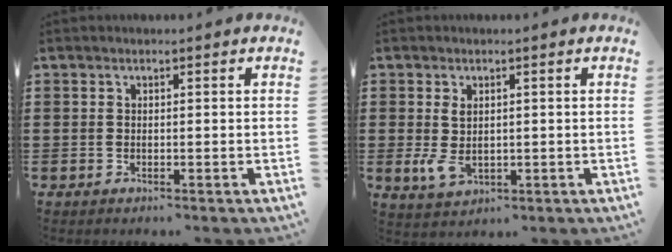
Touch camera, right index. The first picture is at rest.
{"total": 3.5, "force": [0.0, 2.1, 2.9], "torque": [-0.072, -0.004, -0.002]}